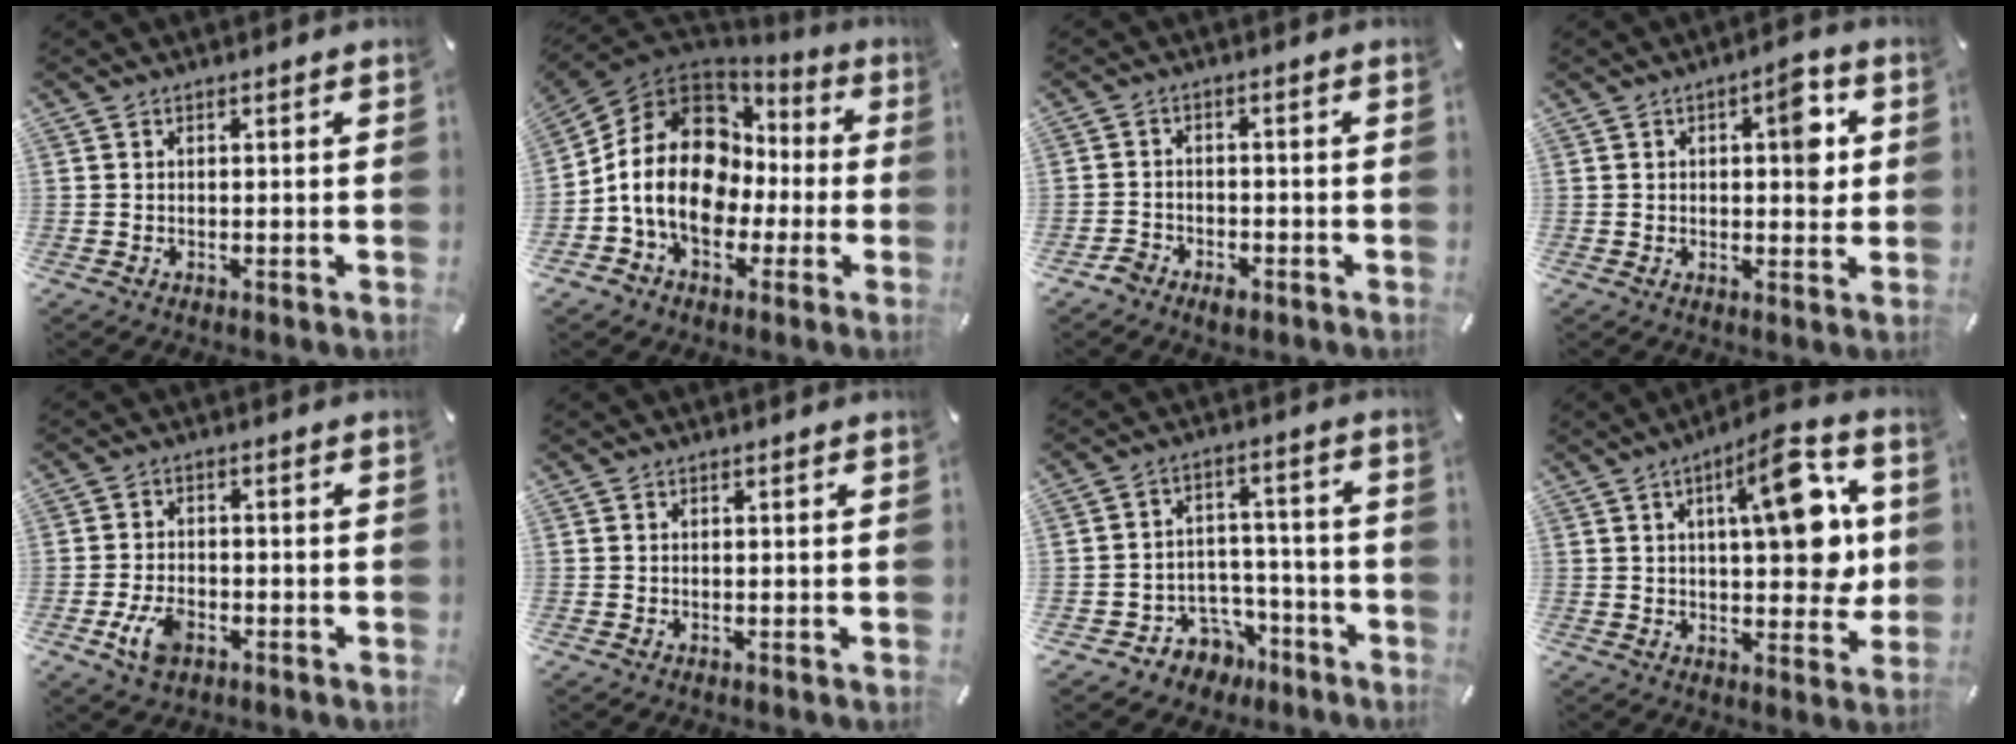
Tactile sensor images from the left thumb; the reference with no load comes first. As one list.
[{"total": 18.6, "force": [-2.1, 14.7, 11.3], "torque": [-0.240, 0.018, -0.035]}, {"total": 3.5, "force": [-2.5, 2.3, 1.0], "torque": [-0.022, 0.011, -0.049]}, {"total": 8.3, "force": [1.7, 3.9, 7.1], "torque": [-0.069, -0.012, 0.018]}, {"total": 6.3, "force": [-2.8, 3.8, 4.1], "torque": [-0.095, 0.009, -0.054]}, {"total": 0.0}, {"total": 7.9, "force": [-3.3, 7.0, 1.4], "torque": [-0.014, 0.025, -0.049]}, {"total": 17.3, "force": [4.7, 6.8, 15.2], "torque": [-0.193, -0.018, 0.067]}]